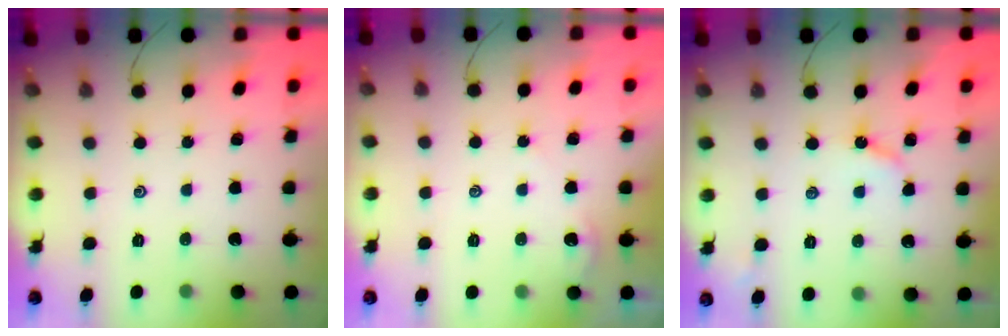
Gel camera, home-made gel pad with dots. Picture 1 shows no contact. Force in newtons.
{"total": 0.6, "press": 0.5, "slide": 0.3}
{"total": 4.1, "press": 4.1, "slide": 0.4}